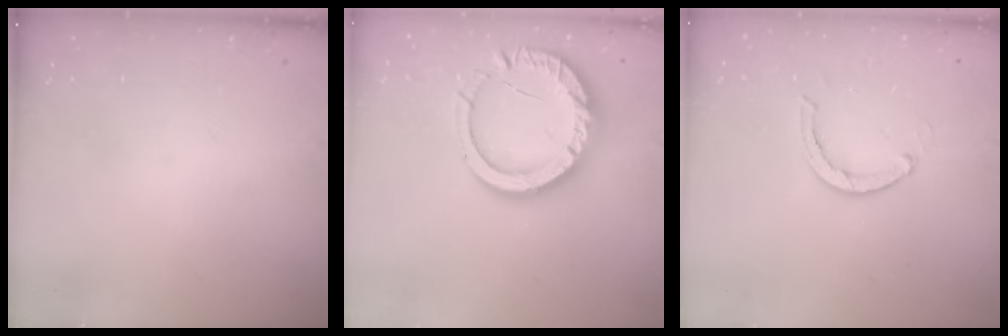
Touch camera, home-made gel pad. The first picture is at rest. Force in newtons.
{"total": 16.9, "press": 16.8, "slide": 1.5}
{"total": 2.9, "press": 2.8, "slide": 0.5}